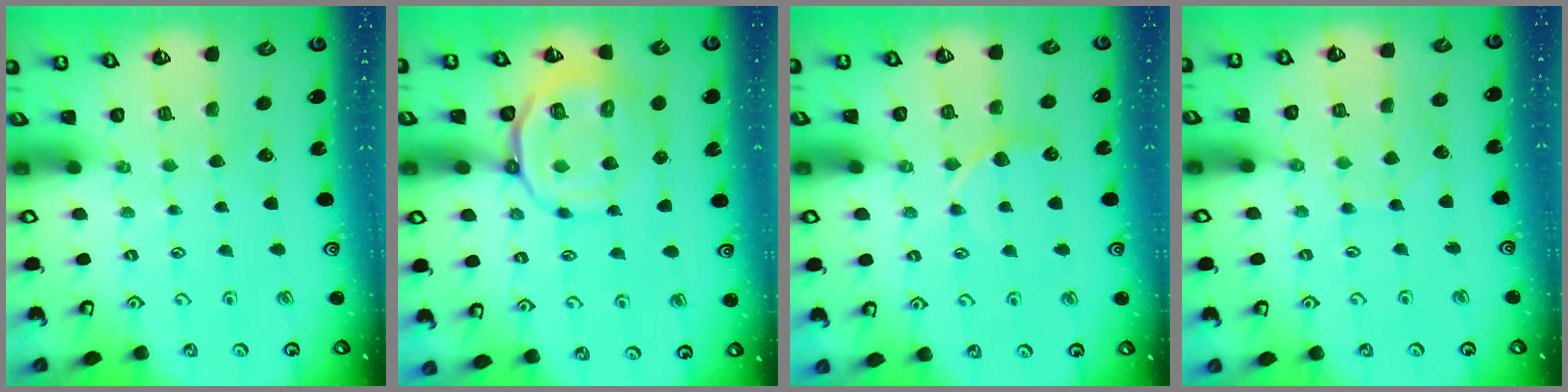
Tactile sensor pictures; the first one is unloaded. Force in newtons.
{"total": 13.2, "press": 13.1, "slide": 1.8}
{"total": 6.5, "press": 6.5, "slide": 0.3}
{"total": 4.6, "press": 4.6, "slide": 0.4}